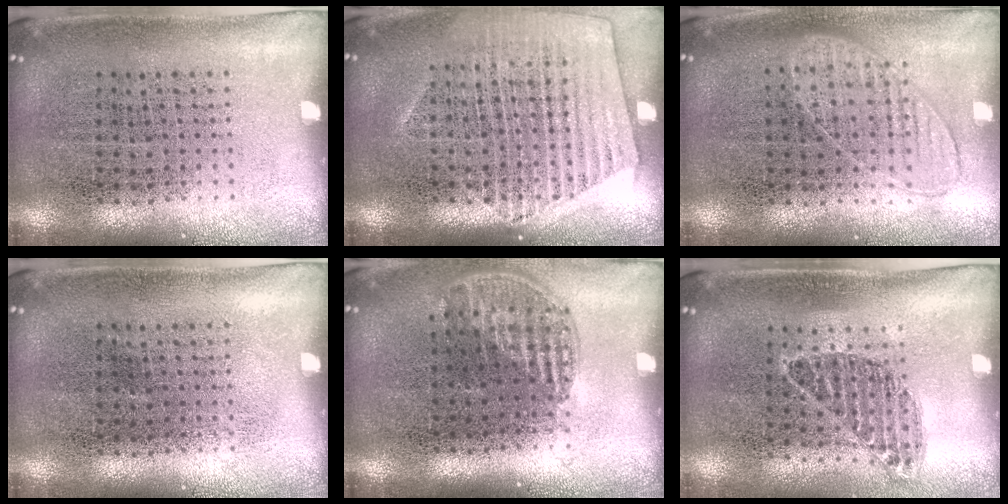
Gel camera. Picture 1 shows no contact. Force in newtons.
{"total": 1.5, "press": 1.4, "slide": 0.5}
{"total": 0.8, "press": 0.8, "slide": 0.3}
{"total": 0.0}
{"total": 1.1, "press": 1.0, "slide": 0.5}
{"total": 0.9, "press": 0.8, "slide": 0.5}